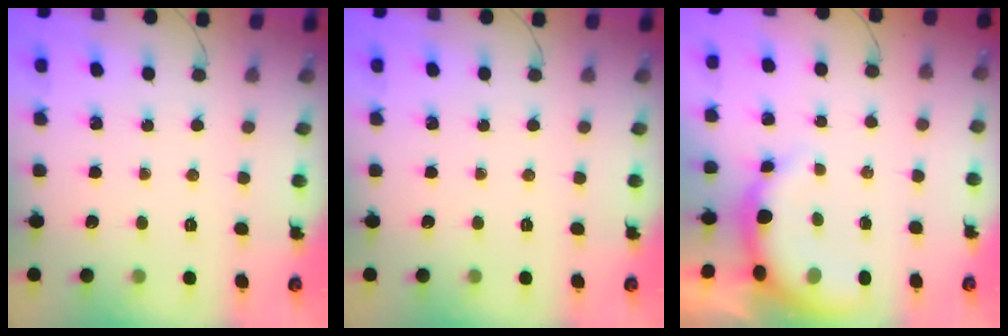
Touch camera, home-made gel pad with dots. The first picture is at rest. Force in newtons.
{"total": 0.0}
{"total": 7.9, "press": 7.7, "slide": 1.4}